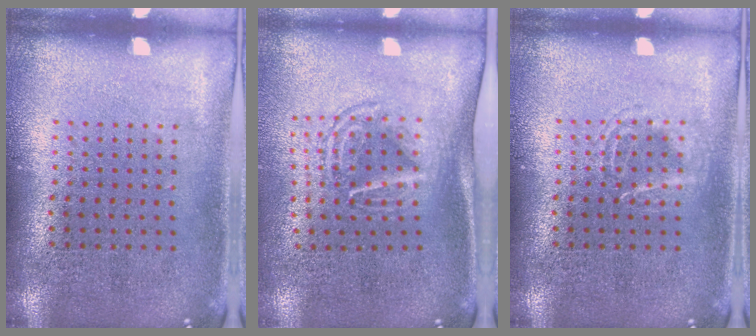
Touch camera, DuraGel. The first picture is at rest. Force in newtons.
{"total": 1.7, "press": 1.1, "slide": 1.2}
{"total": 1.4, "press": 1.4, "slide": 0.2}